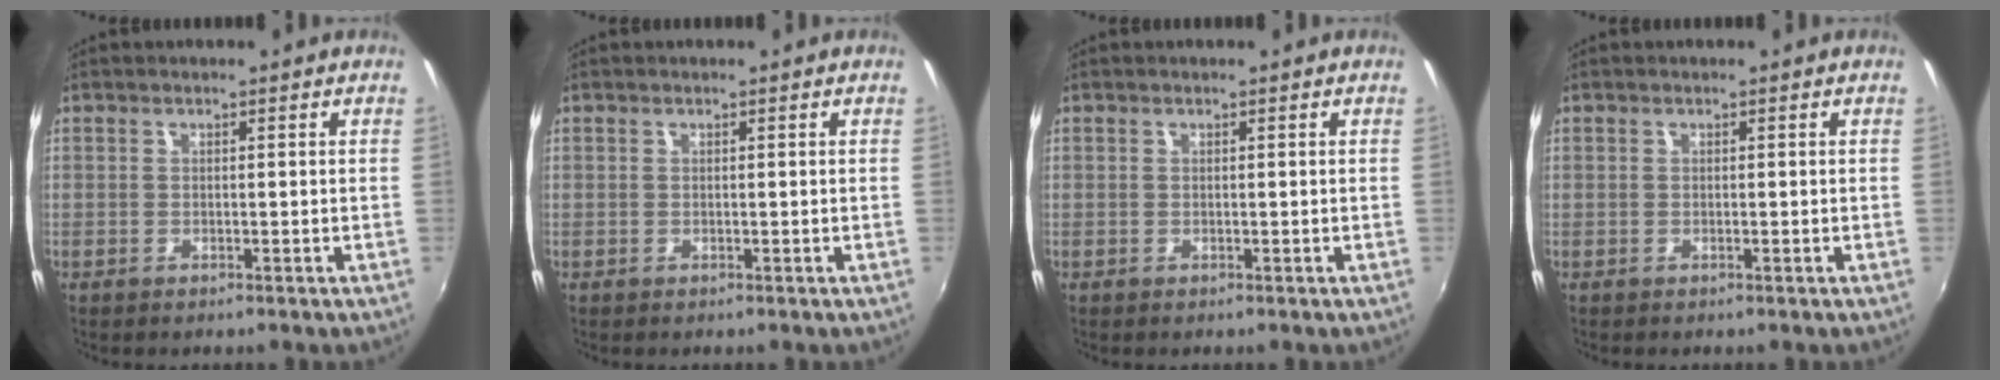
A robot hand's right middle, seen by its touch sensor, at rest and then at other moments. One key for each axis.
{"total": 0.0}
{"total": 0.0}
{"total": 0.0}